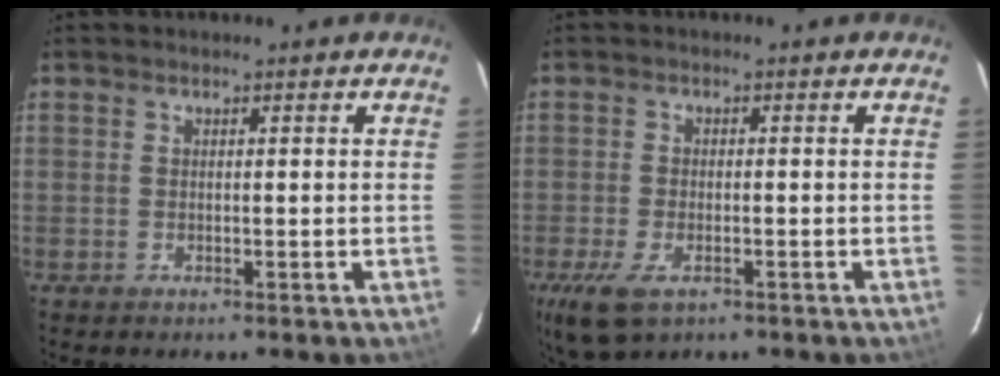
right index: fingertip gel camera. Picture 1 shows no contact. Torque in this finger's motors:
{"motor_torque": [0.65, -0.53, 0.36, 0.08]}